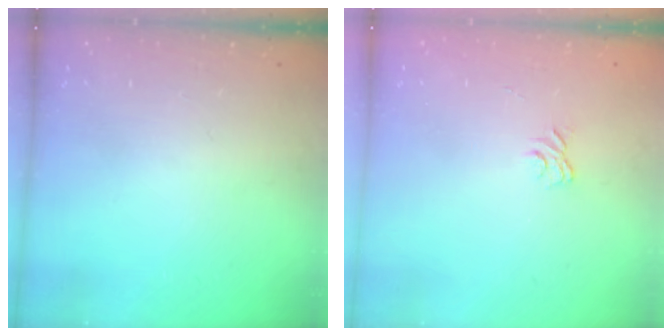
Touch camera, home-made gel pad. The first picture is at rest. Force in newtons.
{"total": 2.9, "press": 2.6, "slide": 1.3}